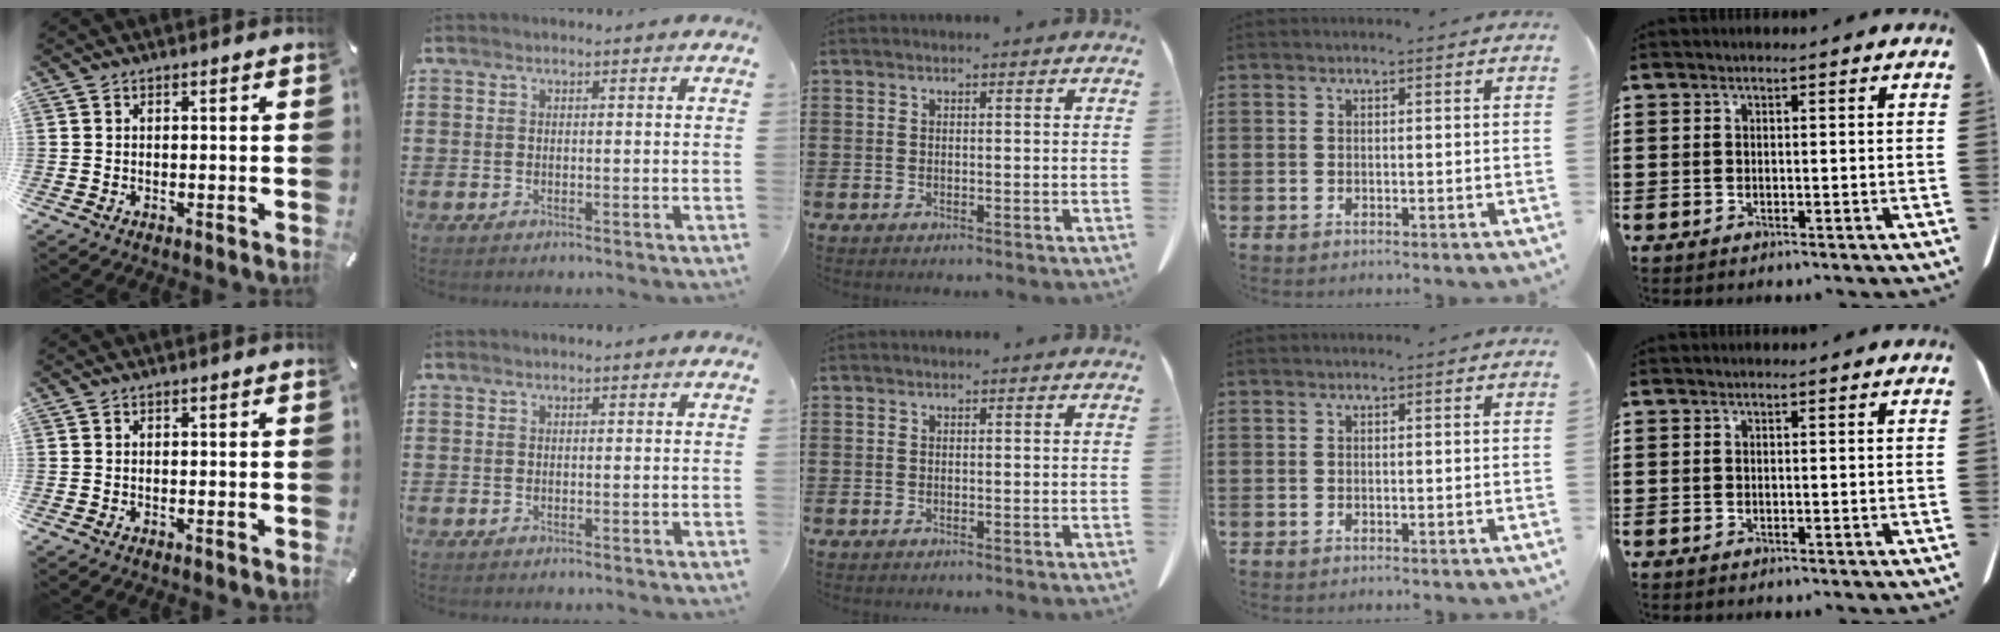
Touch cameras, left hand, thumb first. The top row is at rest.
{}